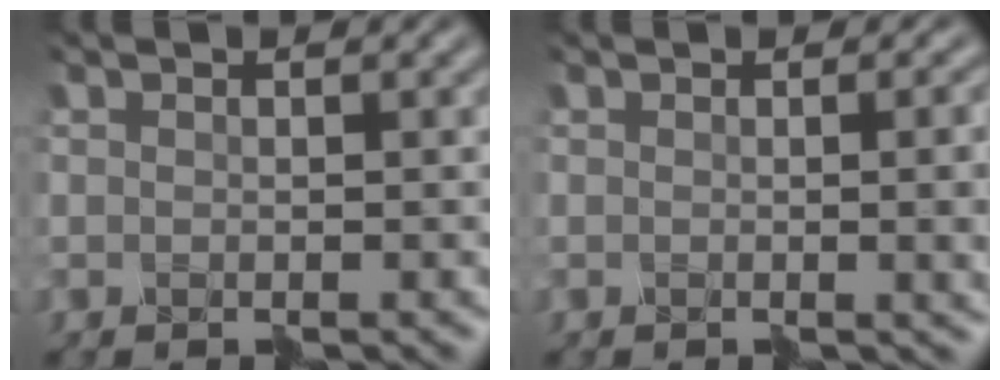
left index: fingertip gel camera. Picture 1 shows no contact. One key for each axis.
{"total": 5.3, "fx": -0.1, "fy": 2.2, "fz": 4.9, "tx": -0.040, "ty": -0.016, "tz": 0.016}